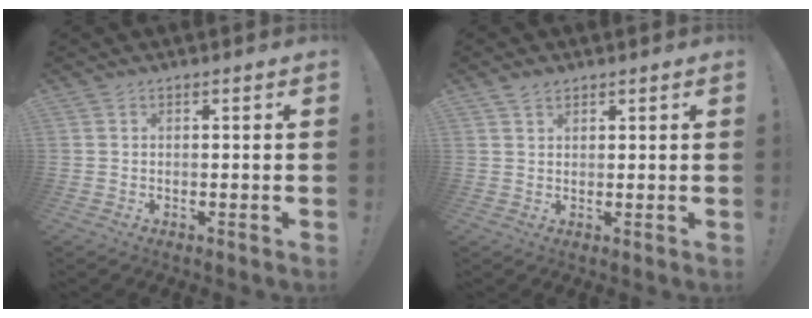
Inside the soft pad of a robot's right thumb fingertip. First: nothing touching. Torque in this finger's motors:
{"motor_torque": [0.00, 0.14, 0.01, -0.17, 0.00]}